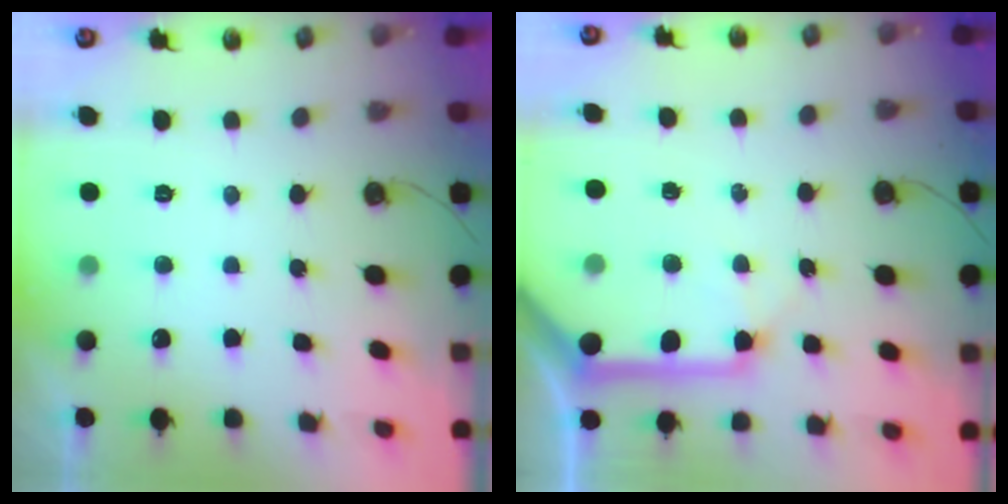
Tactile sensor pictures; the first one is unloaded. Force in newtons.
{"total": 15.4, "press": 15.2, "slide": 2.2}